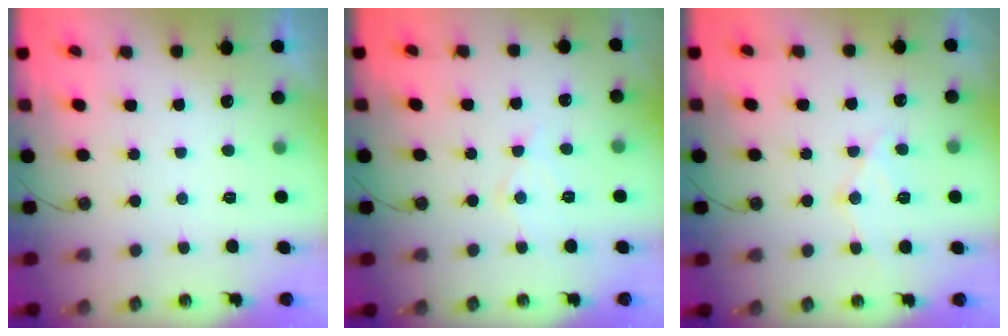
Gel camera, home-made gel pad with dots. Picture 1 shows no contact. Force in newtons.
{"total": 7.7, "press": 7.7, "slide": 0.4}
{"total": 11.4, "press": 11.4, "slide": 1.0}